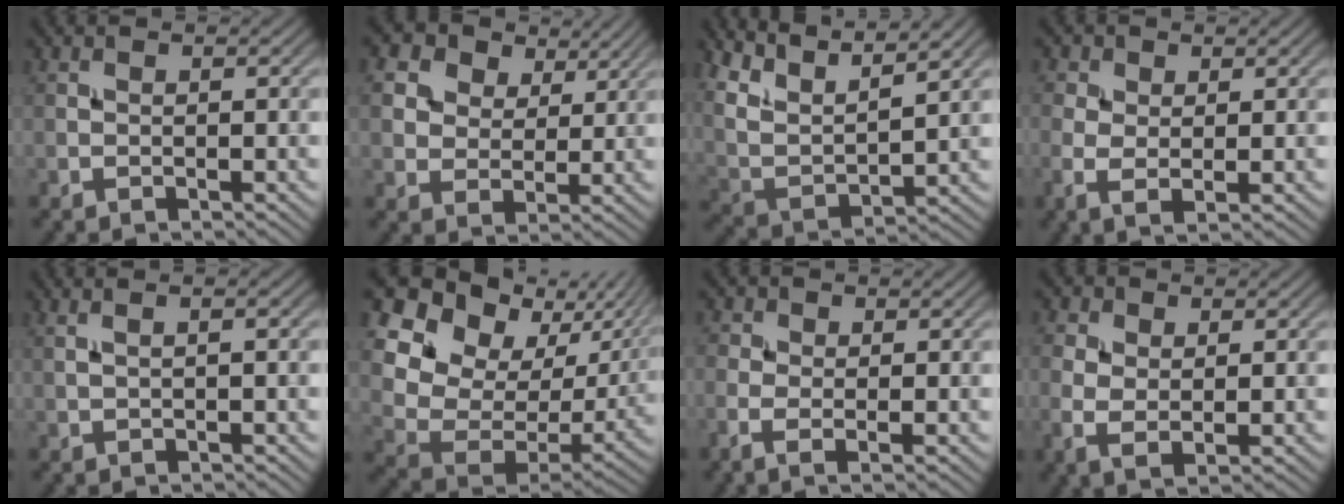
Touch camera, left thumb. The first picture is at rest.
{"total": 12.3, "force": [7.6, 8.1, 5.2], "torque": [-0.172, 0.014, 0.143]}
{"total": 11.6, "force": [8.8, 2.9, 6.9], "torque": [-0.157, 0.001, 0.138]}
{"total": 3.6, "force": [0.6, 2.0, 2.9], "torque": [-0.074, 0.001, 0.006]}
{"total": 2.4, "force": [0.8, 0.7, 2.2], "torque": [-0.026, -0.001, -0.001]}
{"total": 16.0, "force": [6.8, 11.1, 9.3], "torque": [-0.216, 0.003, 0.150]}
{"total": 2.8, "force": [-0.7, 1.3, 2.3], "torque": [-0.060, -0.001, -0.019]}
{"total": 4.1, "force": [0.4, 2.4, 3.3], "torque": [-0.081, -0.001, 0.004]}